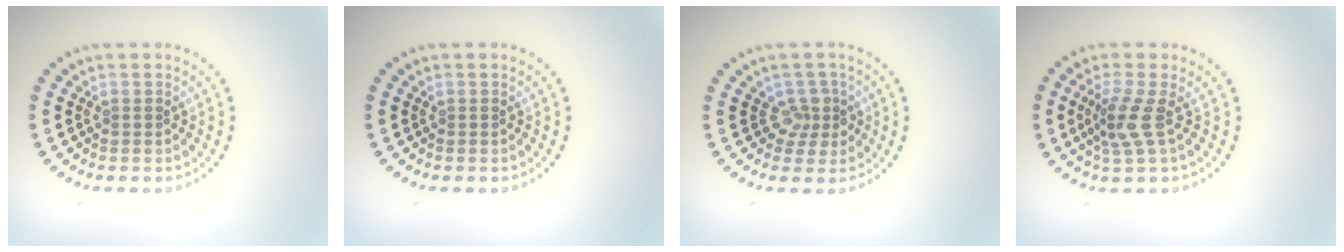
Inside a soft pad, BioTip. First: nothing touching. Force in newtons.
{"total": 0.0}
{"total": 2.1, "press": 1.7, "slide": 1.3}
{"total": 2.7, "press": 2.1, "slide": 1.7}